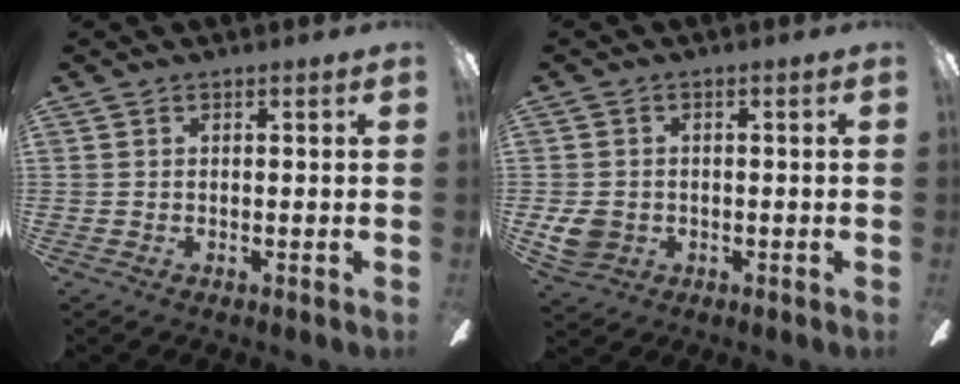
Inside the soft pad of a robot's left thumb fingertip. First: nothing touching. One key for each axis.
{"total": 5.6, "fx": -0.7, "fy": 5.0, "fz": 2.3, "tx": -0.046, "ty": 0.005, "tz": -0.013}